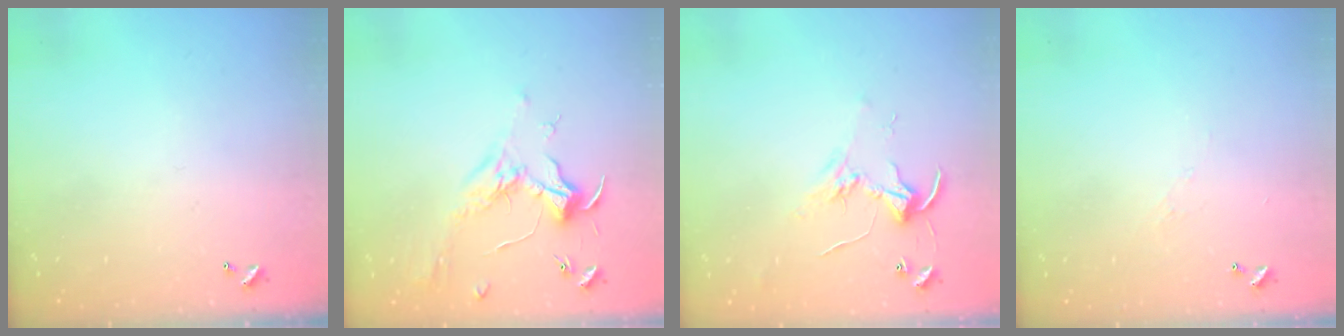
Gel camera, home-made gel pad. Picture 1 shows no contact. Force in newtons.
{"total": 1.7, "press": 1.5, "slide": 0.7}
{"total": 3.1, "press": 3.1, "slide": 0.1}
{"total": 4.6, "press": 4.6, "slide": 0.5}